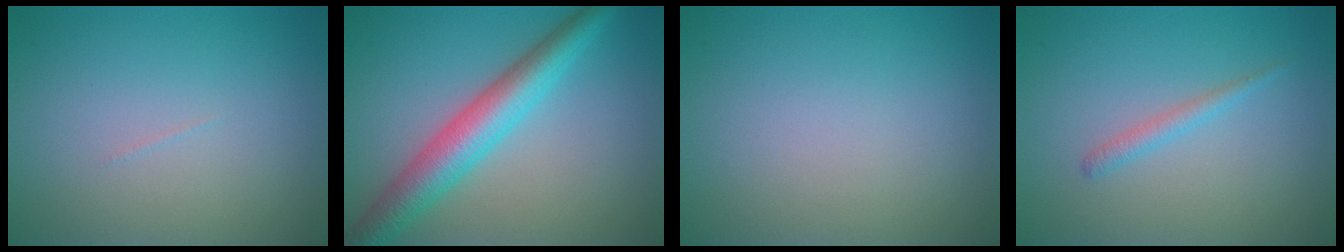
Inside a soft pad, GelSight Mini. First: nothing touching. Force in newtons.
{"total": 5.9, "press": 5.9, "slide": 0.2}
{"total": 0.0}
{"total": 1.2, "press": 1.2, "slide": 0.0}